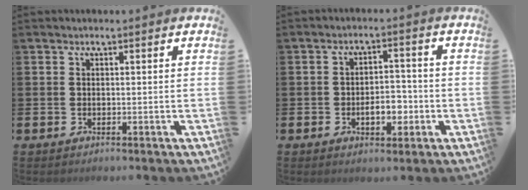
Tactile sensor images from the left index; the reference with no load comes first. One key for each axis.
{"total": 4.3, "fx": -1.3, "fy": 2.7, "fz": 3.2, "tx": -0.045, "ty": 0.001, "tz": -0.029}